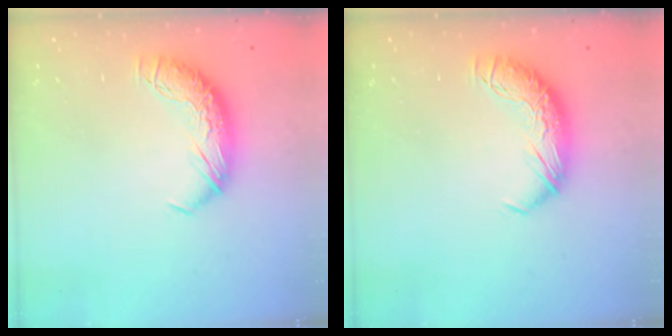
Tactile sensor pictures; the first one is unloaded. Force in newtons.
{"total": 0.0}